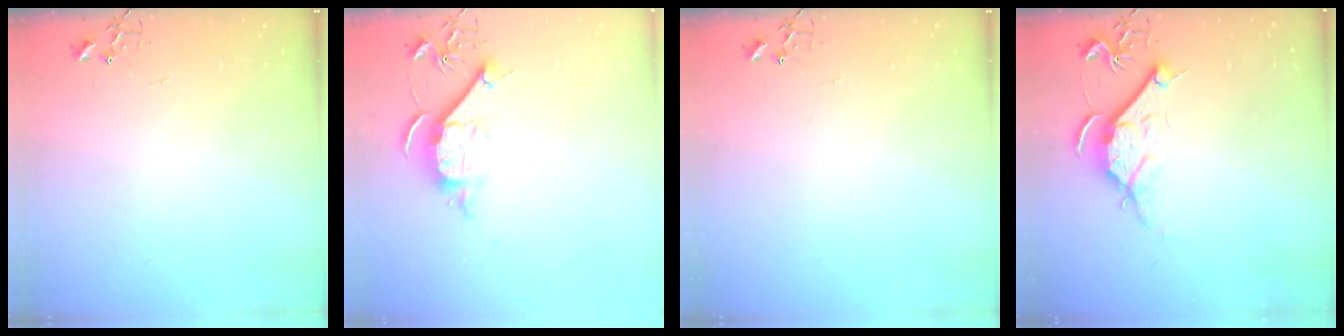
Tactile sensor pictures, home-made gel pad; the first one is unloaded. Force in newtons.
{"total": 10.4, "press": 10.4, "slide": 0.4}
{"total": 0.0}
{"total": 9.7, "press": 9.7, "slide": 0.7}